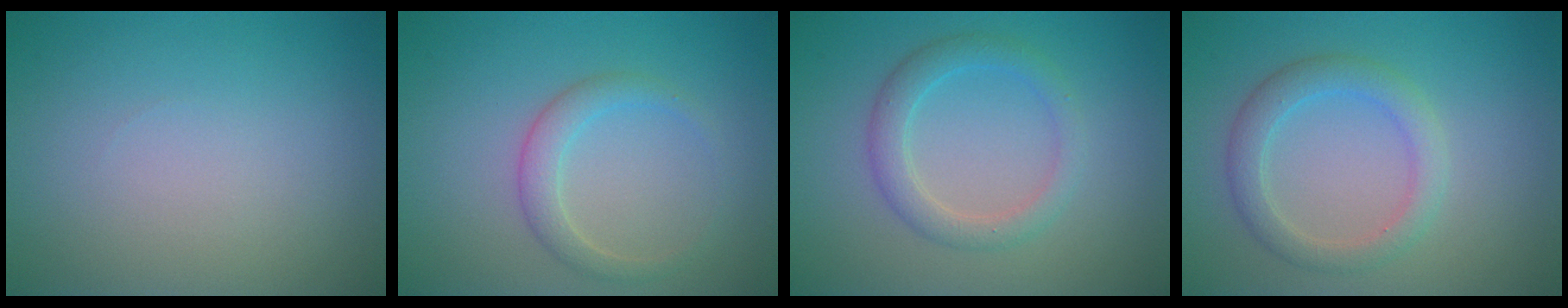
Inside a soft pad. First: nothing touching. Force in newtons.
{"total": 2.2, "press": 2.2, "slide": 0.1}
{"total": 2.8, "press": 2.8, "slide": 0.1}
{"total": 3.0, "press": 2.9, "slide": 0.3}